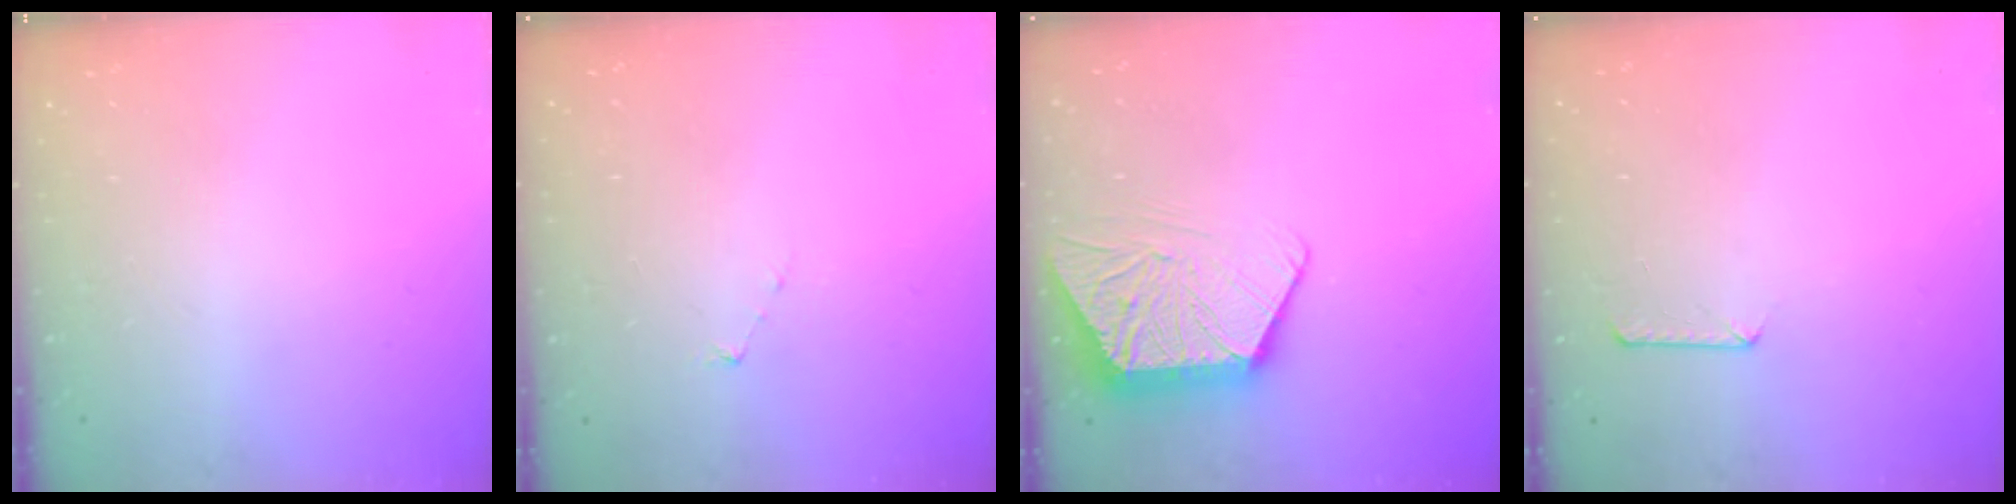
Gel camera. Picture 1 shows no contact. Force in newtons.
{"total": 3.2, "press": 3.2, "slide": 0.3}
{"total": 11.2, "press": 11.2, "slide": 0.7}
{"total": 6.1, "press": 6.1, "slide": 0.5}